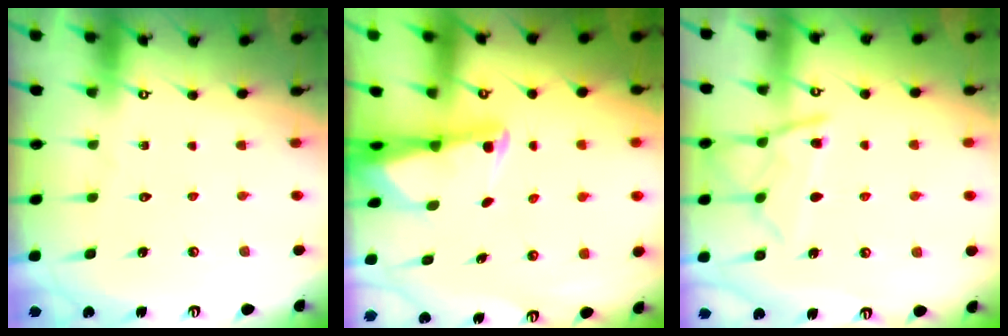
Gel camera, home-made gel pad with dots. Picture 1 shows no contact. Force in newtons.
{"total": 2.4, "press": 2.4, "slide": 0.5}
{"total": 10.6, "press": 10.6, "slide": 1.1}